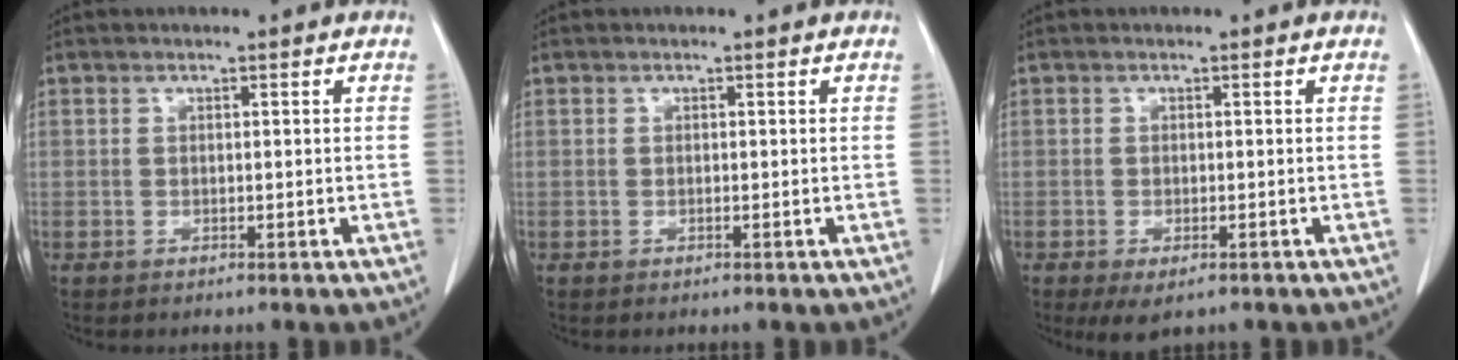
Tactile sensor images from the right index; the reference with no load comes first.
{"total": 0.0}
{"total": 3.5, "force": [-2.1, 1.4, 2.4], "torque": [-0.036, -0.007, -0.024]}